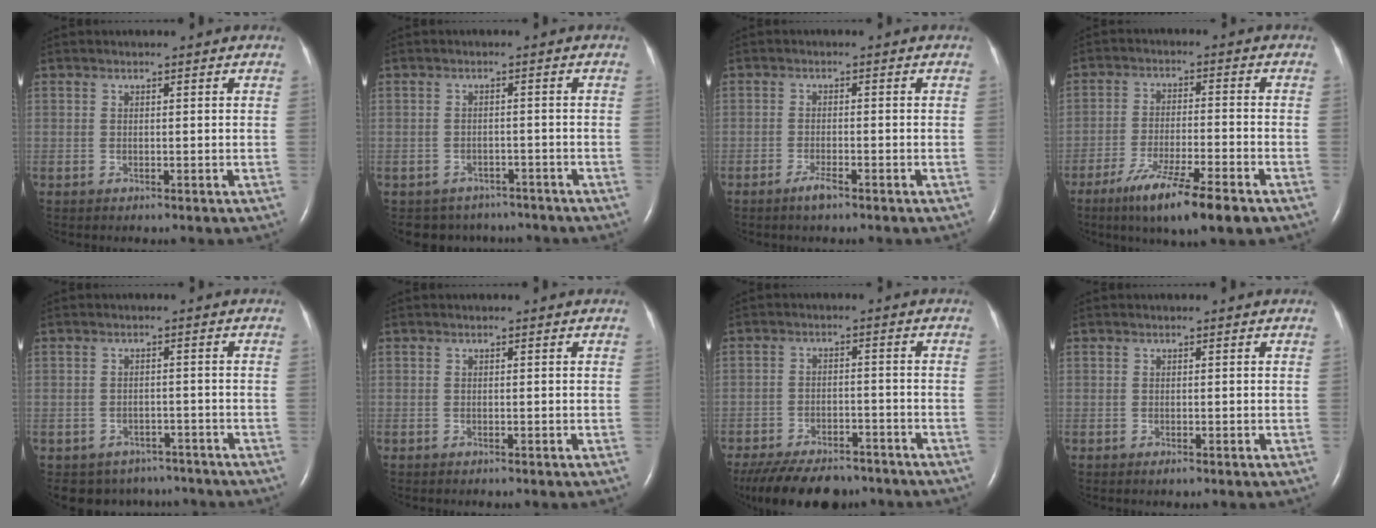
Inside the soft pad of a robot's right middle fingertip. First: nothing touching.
{"total": 5.5, "force": [-4.6, 3.0, 0.1], "torque": [0.004, 0.010, -0.056]}
{"total": 2.1, "force": [-1.6, 0.2, 1.4], "torque": [-0.036, -0.004, -0.031]}
{"total": 11.4, "force": [-7.3, 0.8, 8.7], "torque": [-0.157, -0.028, -0.120]}
{"total": 6.9, "force": [-5.8, 3.7, 0.2], "torque": [0.001, 0.014, -0.069]}
{"total": 0.0}
{"total": 15.5, "force": [-12.6, 6.1, 6.7], "torque": [-0.152, -0.017, -0.182]}
{"total": 0.5, "force": [-0.4, 0.1, 0.4], "torque": [-0.008, -0.001, -0.005]}